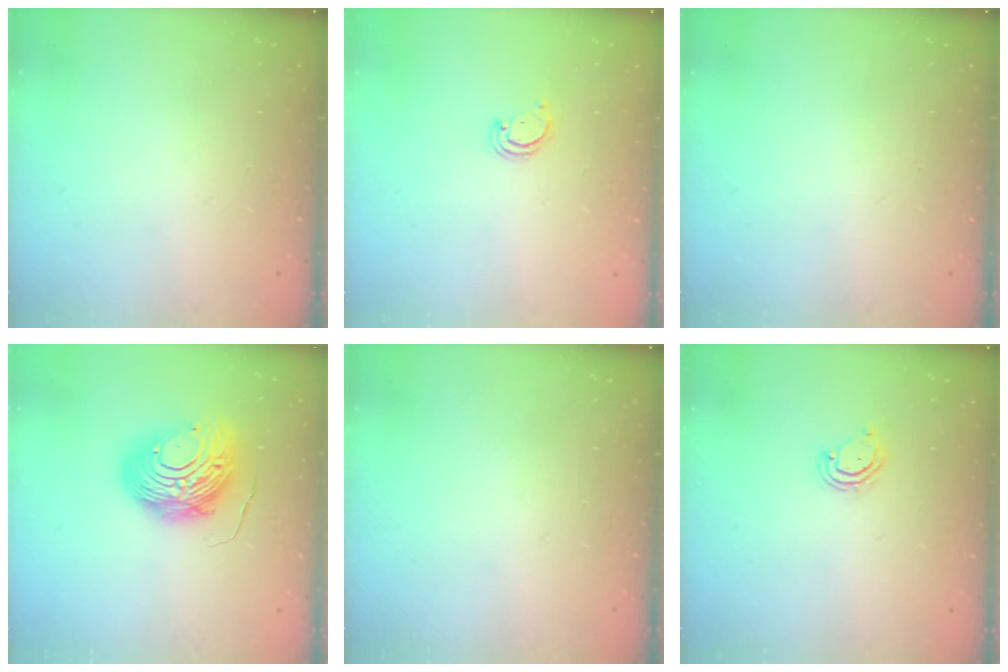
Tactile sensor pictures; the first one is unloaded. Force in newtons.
{"total": 2.1, "press": 2.1, "slide": 0.2}
{"total": 0.0}
{"total": 12.8, "press": 12.7, "slide": 1.1}
{"total": 0.0}
{"total": 3.9, "press": 3.9, "slide": 0.3}